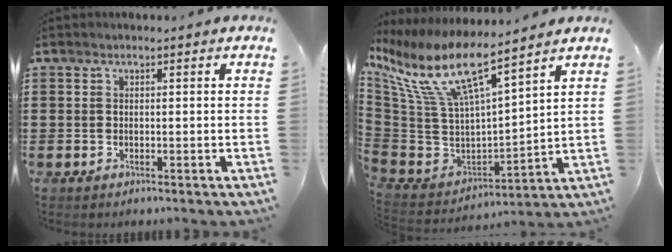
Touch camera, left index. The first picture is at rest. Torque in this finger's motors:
{"motor_torque": [1.19, -0.94, 0.90, 0.21]}